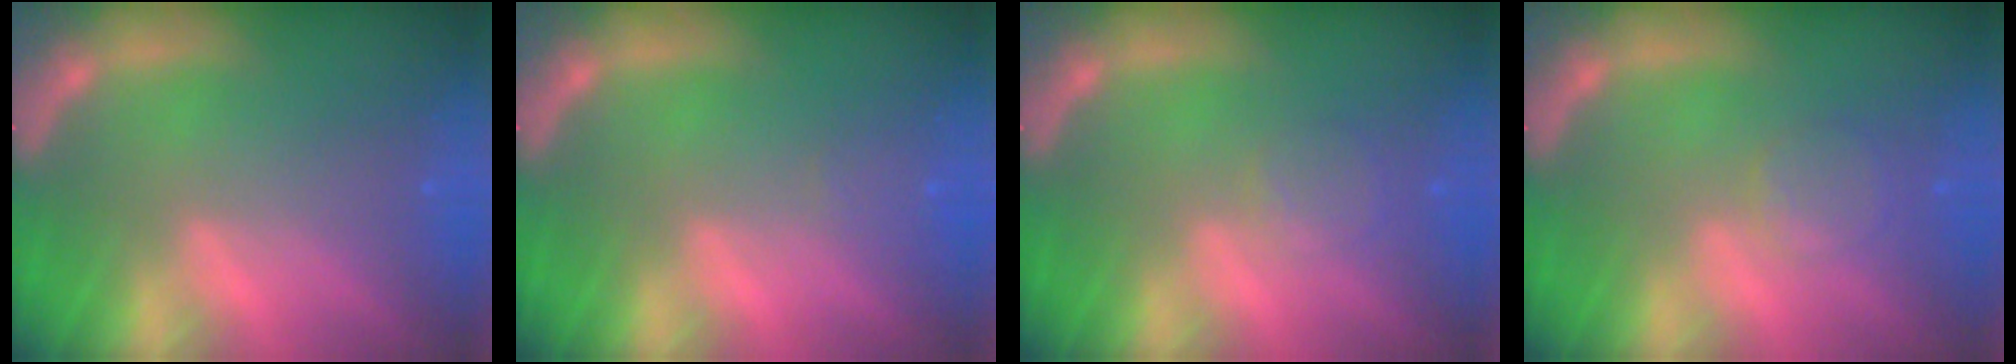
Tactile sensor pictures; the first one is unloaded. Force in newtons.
{"total": 1.0}
{"total": 2.0}
{"total": 2.4}